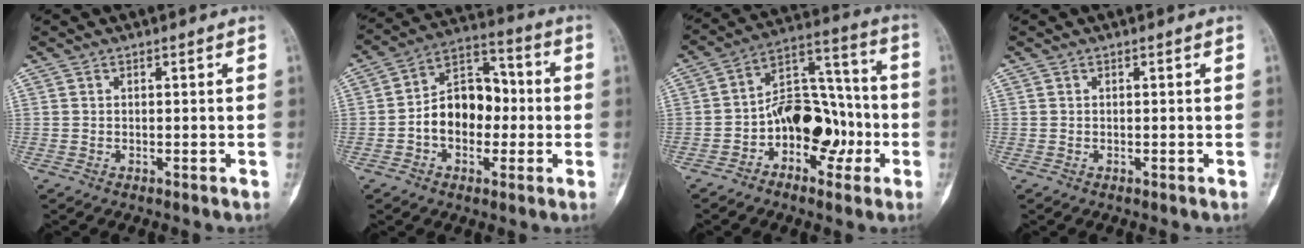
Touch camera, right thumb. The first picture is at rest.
{"total": 12.8, "force": [-1.3, 9.0, 9.0], "torque": [-0.111, 0.044, -0.032]}
{"total": 14.3, "force": [-4.1, 9.4, 10.0], "torque": [-0.116, 0.060, -0.074]}
{"total": 0.0}